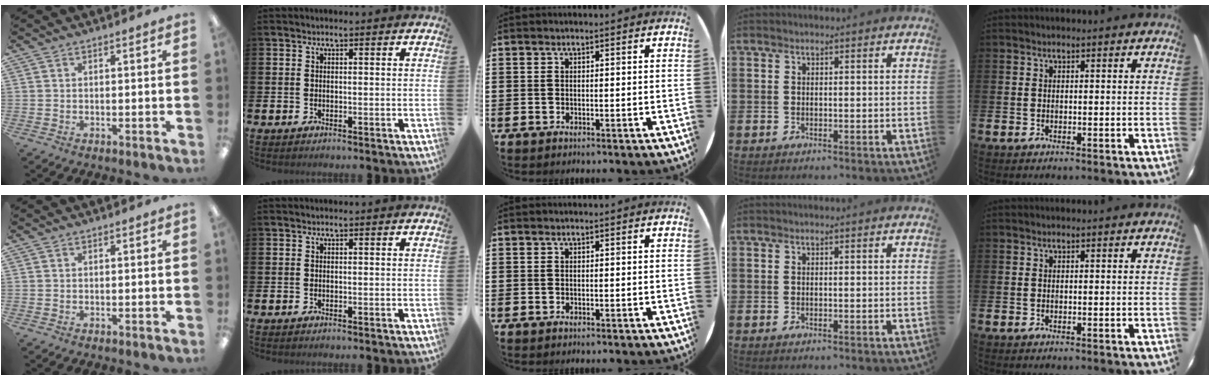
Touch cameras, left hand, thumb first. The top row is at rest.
{}